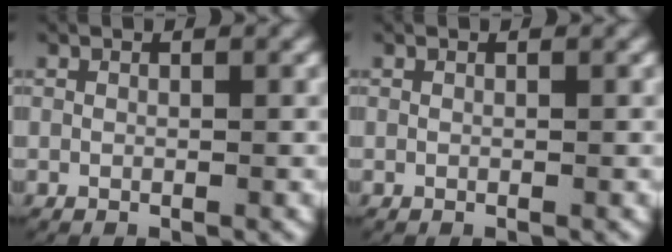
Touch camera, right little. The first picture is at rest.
{"total": 0.0}